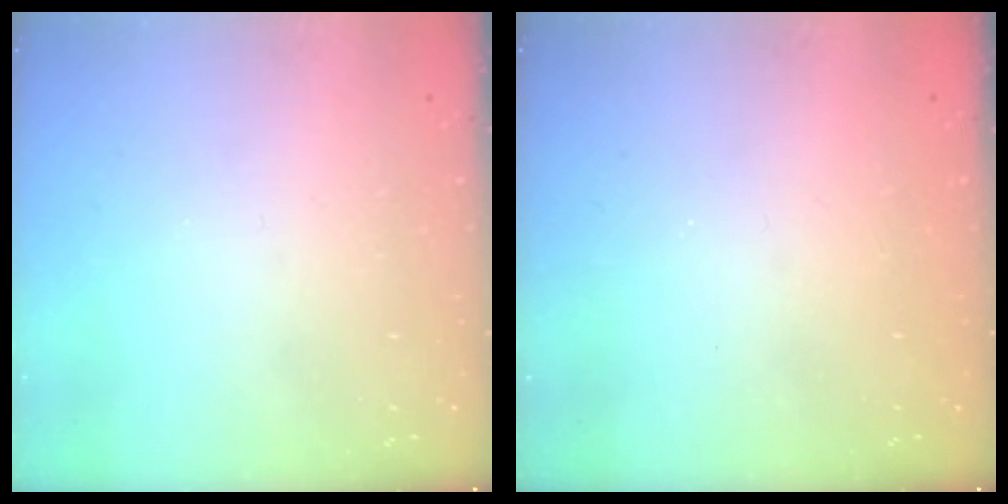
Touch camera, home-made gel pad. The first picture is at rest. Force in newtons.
{"total": 1.1, "press": 1.0, "slide": 0.1}